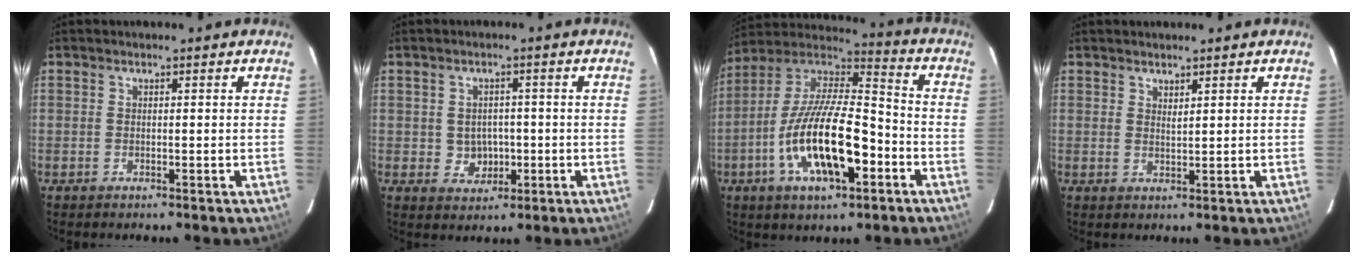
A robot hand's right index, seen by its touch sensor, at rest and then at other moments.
{"total": 4.1, "force": [-0.5, 3.9, 1.3], "torque": [-0.029, 0.011, 0.005]}
{"total": 19.9, "force": [-7.1, 7.3, 17.1], "torque": [-0.328, -0.009, -0.129]}
{"total": 1.5, "force": [1.2, 0.4, 0.6], "torque": [-0.009, 0.000, 0.022]}